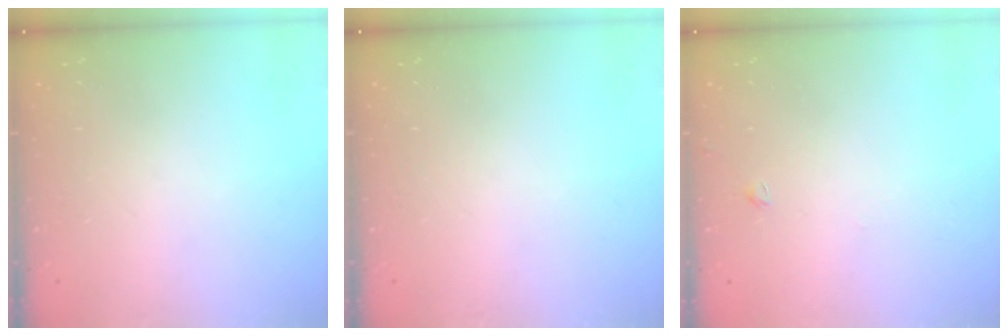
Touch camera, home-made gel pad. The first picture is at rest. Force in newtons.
{"total": 0.0}
{"total": 1.4, "press": 1.3, "slide": 0.4}